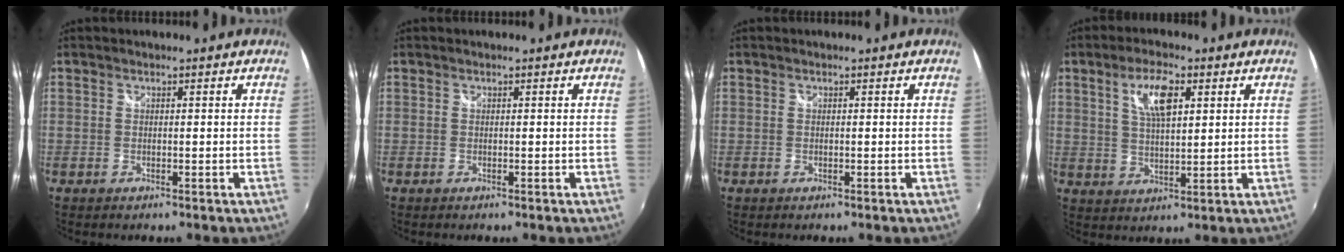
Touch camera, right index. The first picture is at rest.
{"total": 0.0}
{"total": 0.0}
{"total": 7.6, "force": [3.1, 2.8, 6.3], "torque": [-0.116, 0.008, 0.059]}